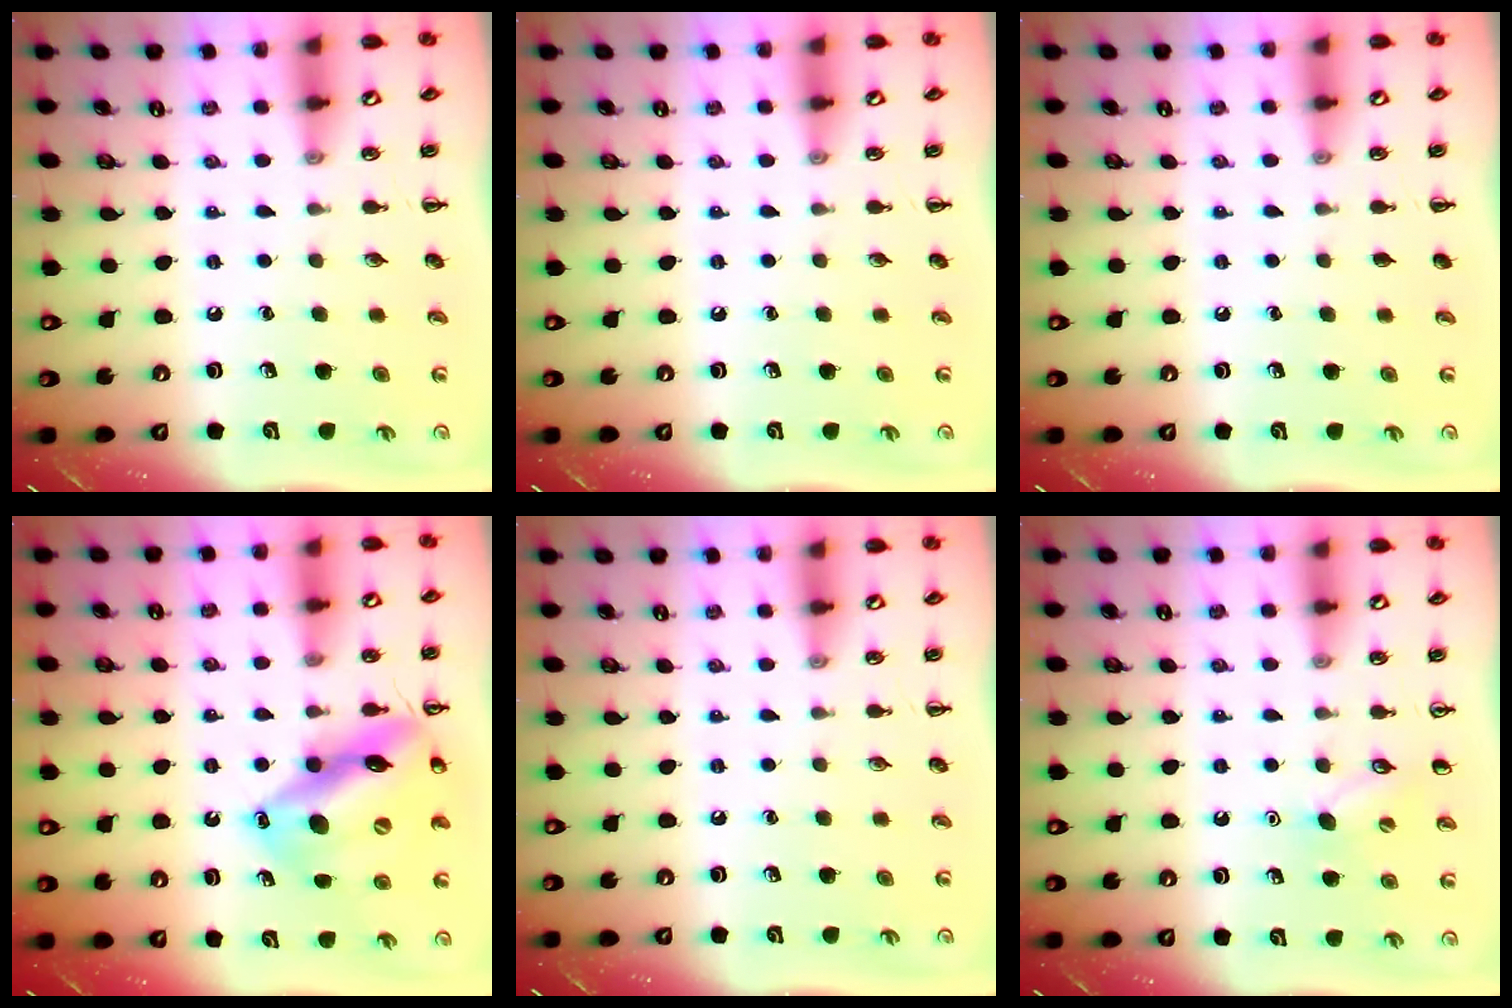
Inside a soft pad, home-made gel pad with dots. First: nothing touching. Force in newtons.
{"total": 0.0}
{"total": 0.0}
{"total": 16.5, "press": 16.3, "slide": 2.7}
{"total": 0.0}
{"total": 6.4, "press": 6.2, "slide": 1.7}